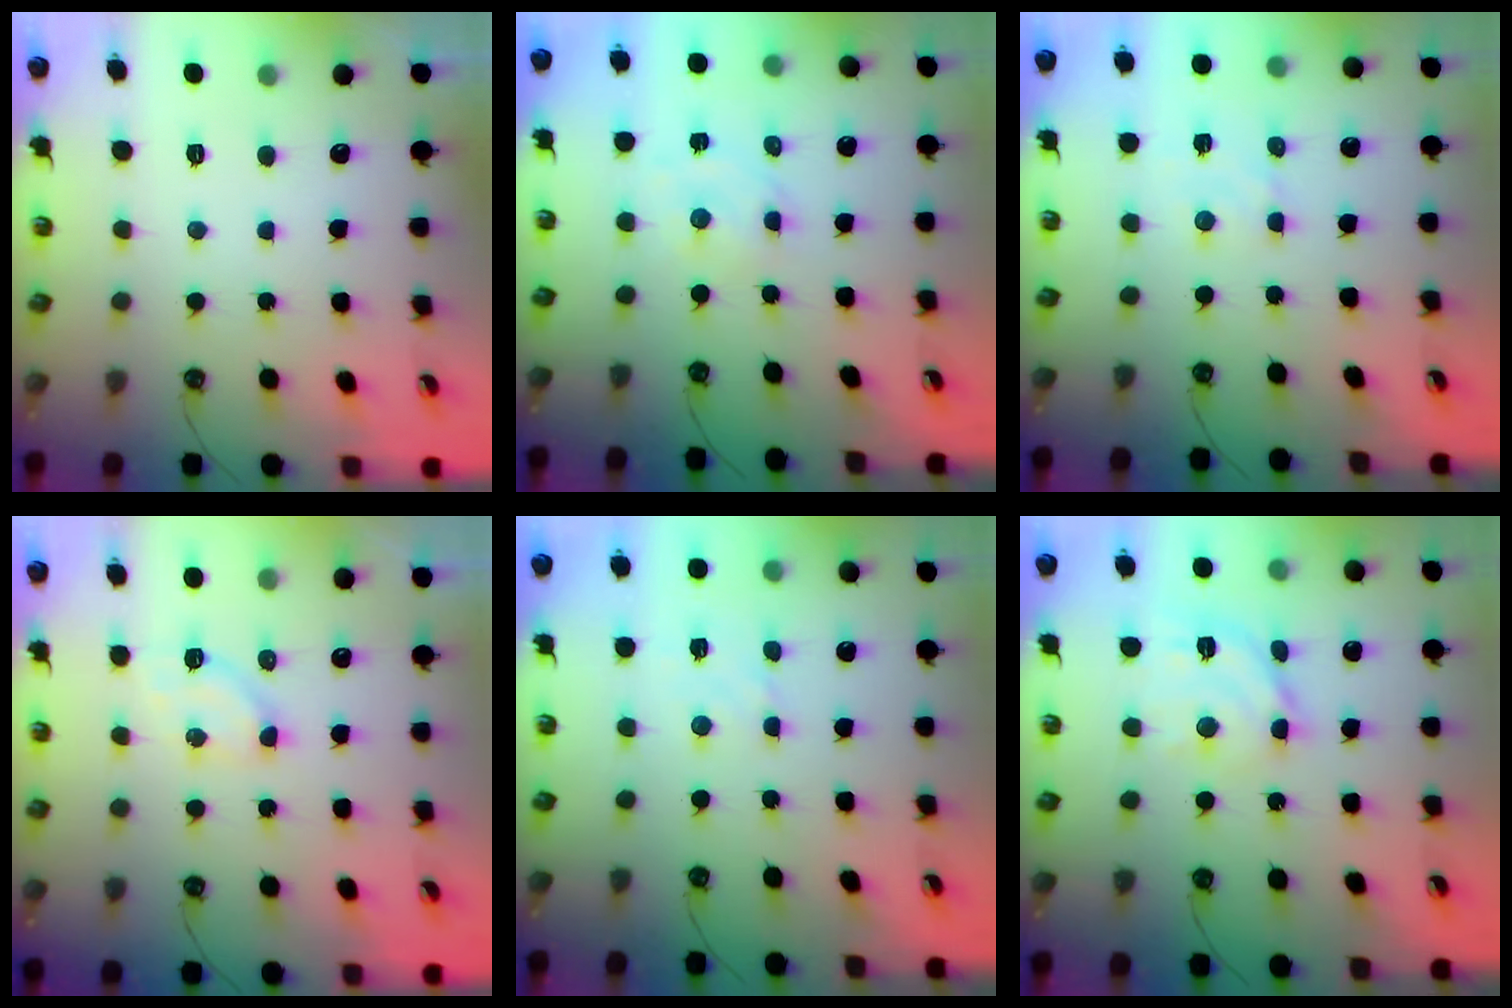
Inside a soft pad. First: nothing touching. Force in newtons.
{"total": 2.4, "press": 2.3, "slide": 0.7}
{"total": 3.4, "press": 3.3, "slide": 0.5}
{"total": 5.1, "press": 5.1, "slide": 0.6}
{"total": 2.8, "press": 2.8, "slide": 0.4}
{"total": 13.0, "press": 12.9, "slide": 1.1}